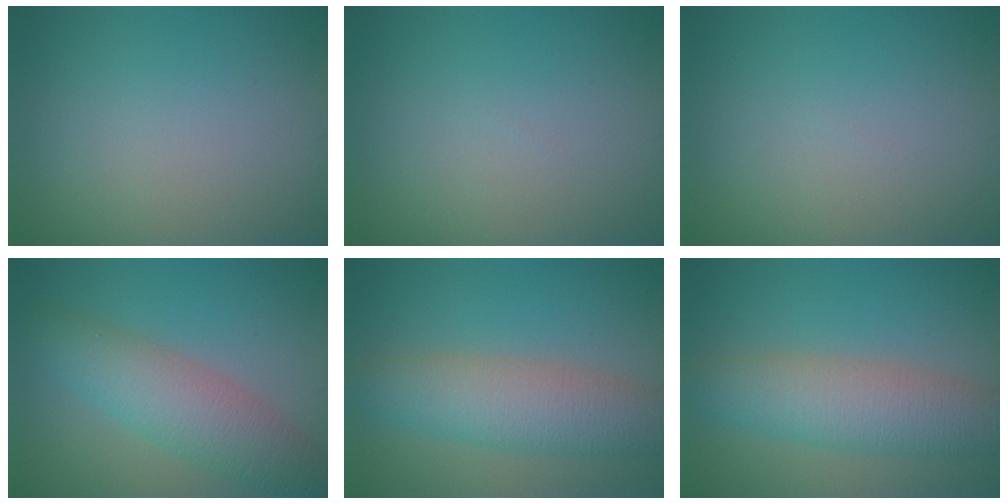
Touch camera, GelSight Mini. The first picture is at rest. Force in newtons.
{"total": 0.0}
{"total": 0.0}
{"total": 5.7, "press": 5.7, "slide": 0.1}
{"total": 6.1, "press": 6.1, "slide": 0.3}
{"total": 6.1, "press": 6.1, "slide": 0.3}